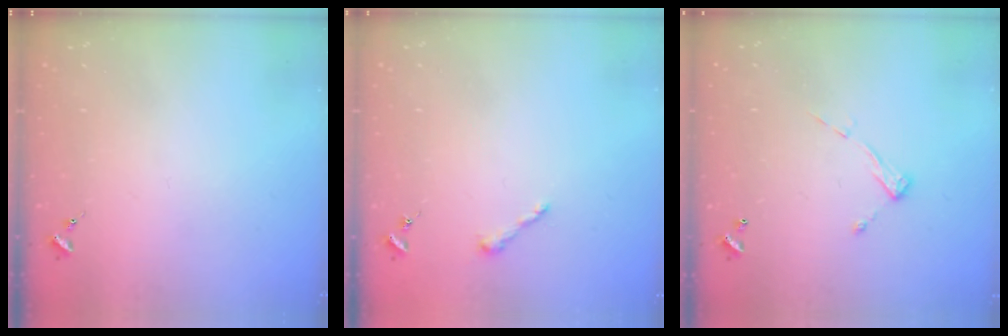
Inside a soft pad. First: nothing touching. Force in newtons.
{"total": 4.3, "press": 4.3, "slide": 0.5}
{"total": 6.3, "press": 6.3, "slide": 0.3}